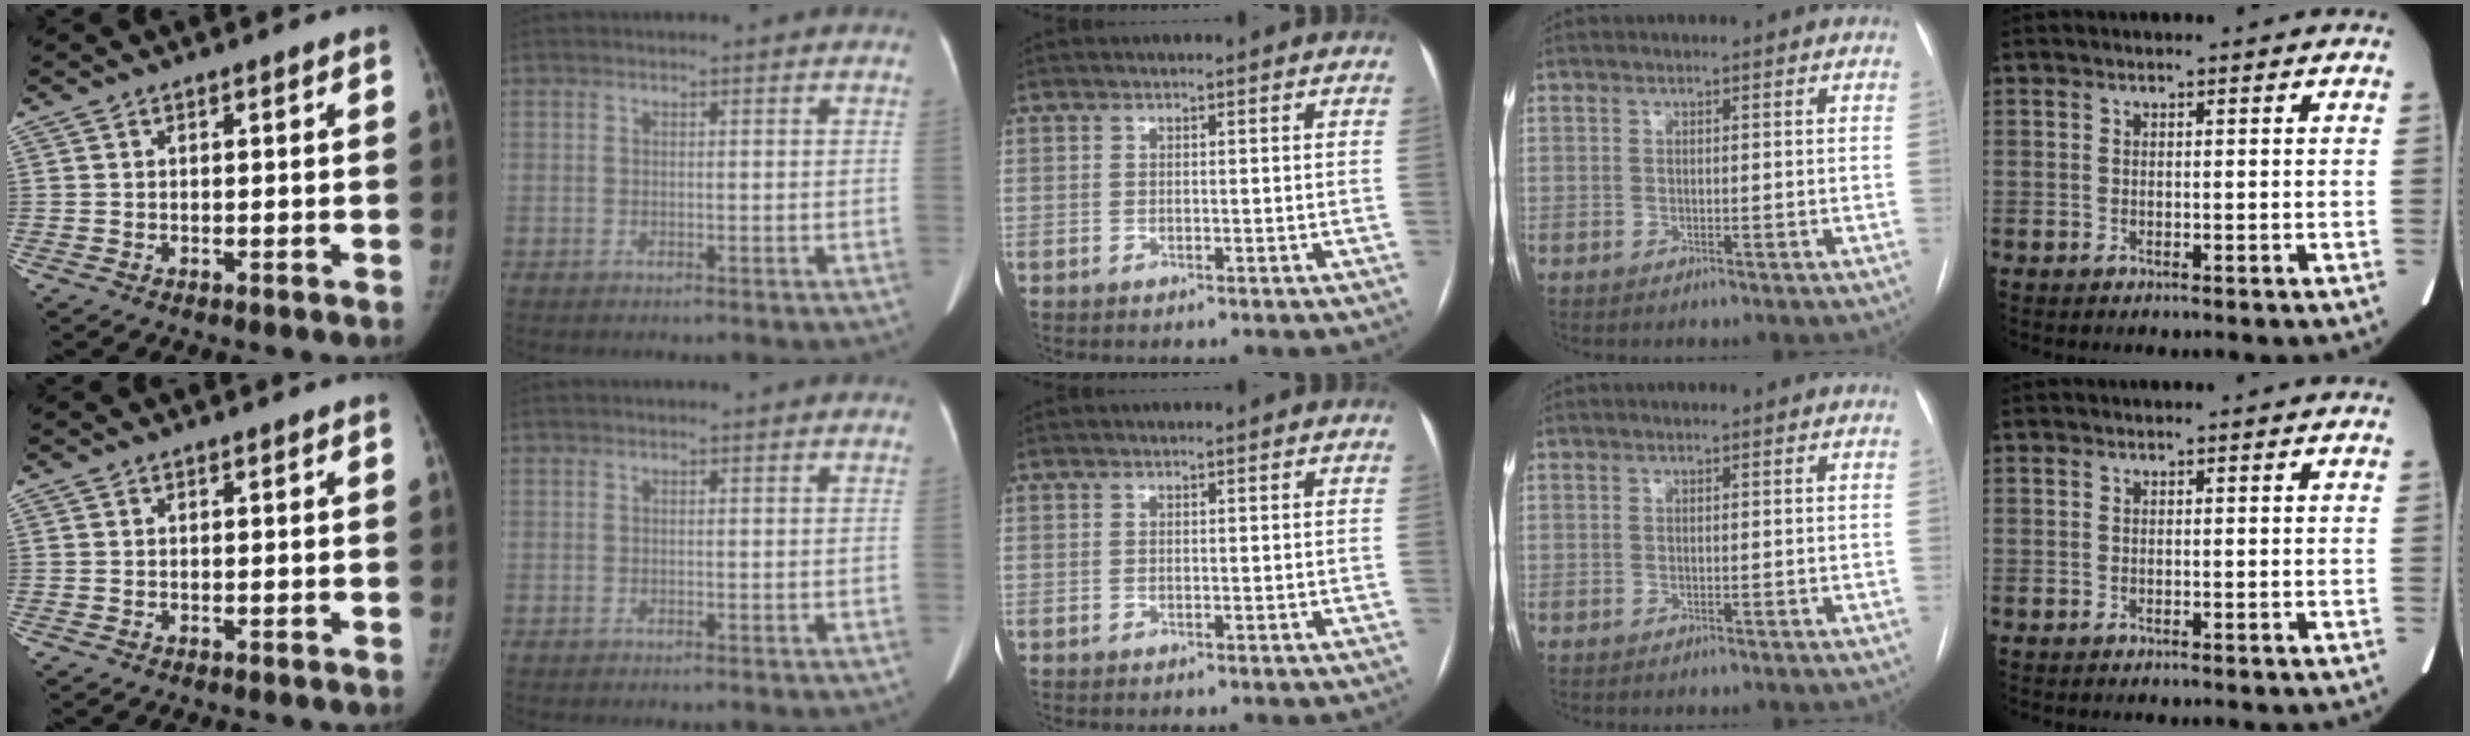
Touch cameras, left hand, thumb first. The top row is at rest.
{}